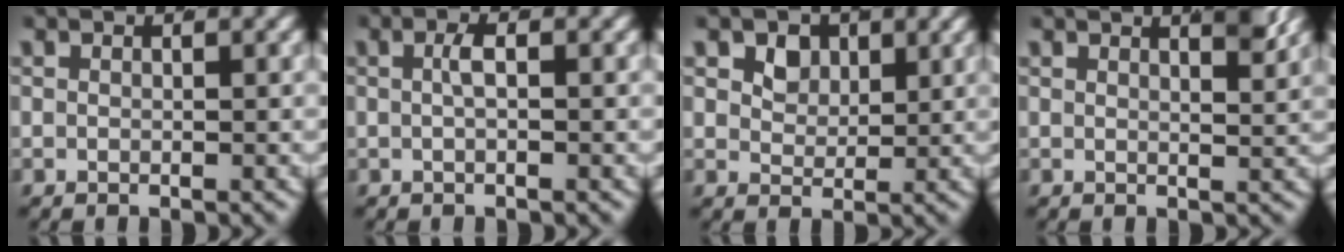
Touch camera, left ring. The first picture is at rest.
{"total": 1.2, "force": [-0.2, -0.3, 1.2], "torque": [-0.022, -0.003, 0.000]}
{"total": 3.4, "force": [1.8, 2.5, 1.6], "torque": [-0.031, -0.014, 0.040]}
{"total": 2.7, "force": [1.9, -0.2, 1.9], "torque": [-0.016, -0.005, 0.034]}